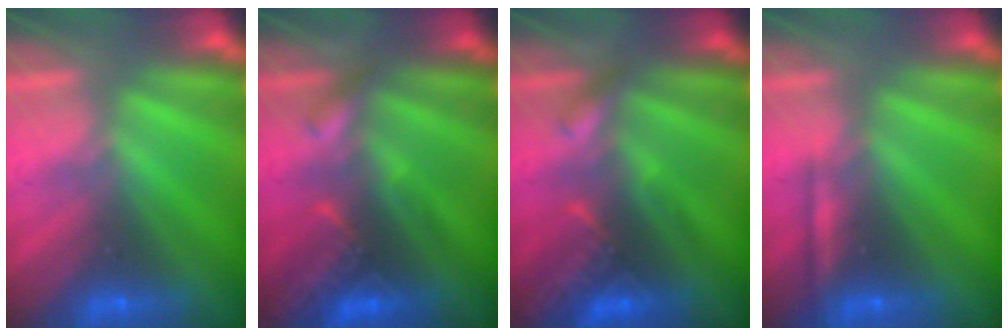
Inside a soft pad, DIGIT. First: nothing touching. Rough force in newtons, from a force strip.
{"total": 2.7}
{"total": 2.7}
{"total": 2.2}